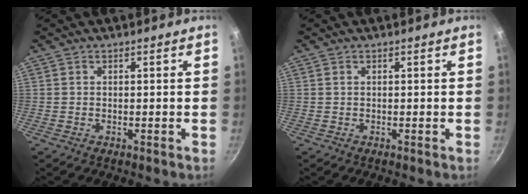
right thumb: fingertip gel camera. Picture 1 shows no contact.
{"total": 0.0}